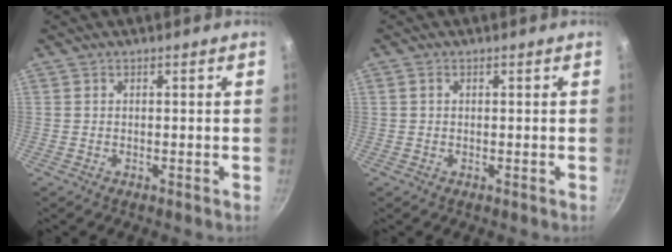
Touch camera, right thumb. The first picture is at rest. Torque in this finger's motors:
{"motor_torque": [0.21, -0.47, -0.32, -0.04, -0.06]}